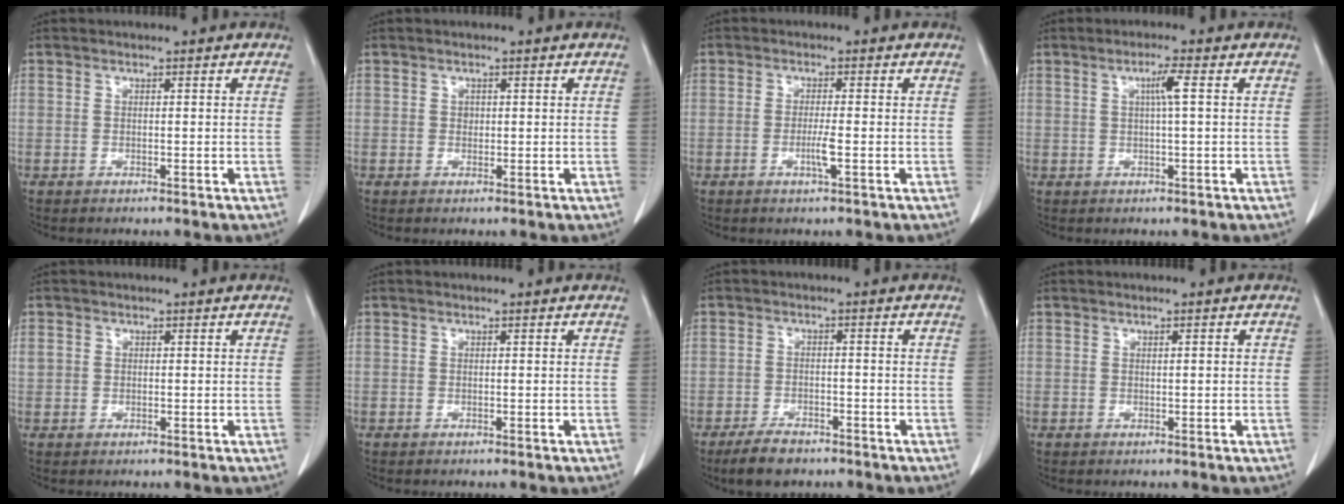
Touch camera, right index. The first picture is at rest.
{"total": 0.7, "force": [0.1, 0.6, 0.3], "torque": [-0.002, 0.002, 0.001]}
{"total": 2.6, "force": [-0.9, -0.2, 2.5], "torque": [-0.050, -0.004, -0.018]}
{"total": 3.0, "force": [0.7, -0.3, 2.9], "torque": [-0.053, 0.001, 0.010]}
{"total": 0.9, "force": [0.1, 0.8, 0.3], "torque": [0.000, 0.007, 0.000]}
{"total": 0.0}
{"total": 4.8, "force": [-3.7, 2.0, 2.4], "torque": [-0.047, -0.002, -0.059]}
{"total": 0.9, "force": [0.2, 0.1, 0.8], "torque": [-0.017, 0.002, 0.004]}